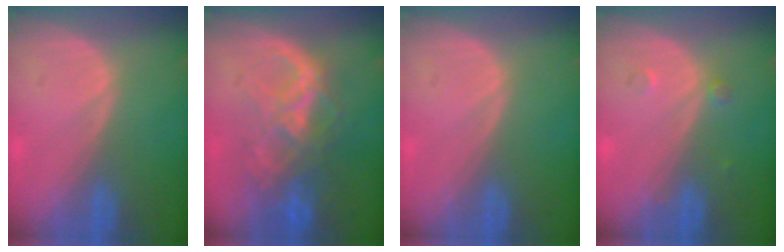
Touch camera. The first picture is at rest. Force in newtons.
{"total": 8.9, "press": 7.6, "slide": 4.6}
{"total": 0.0}
{"total": 1.3, "press": 1.3, "slide": 0.1}